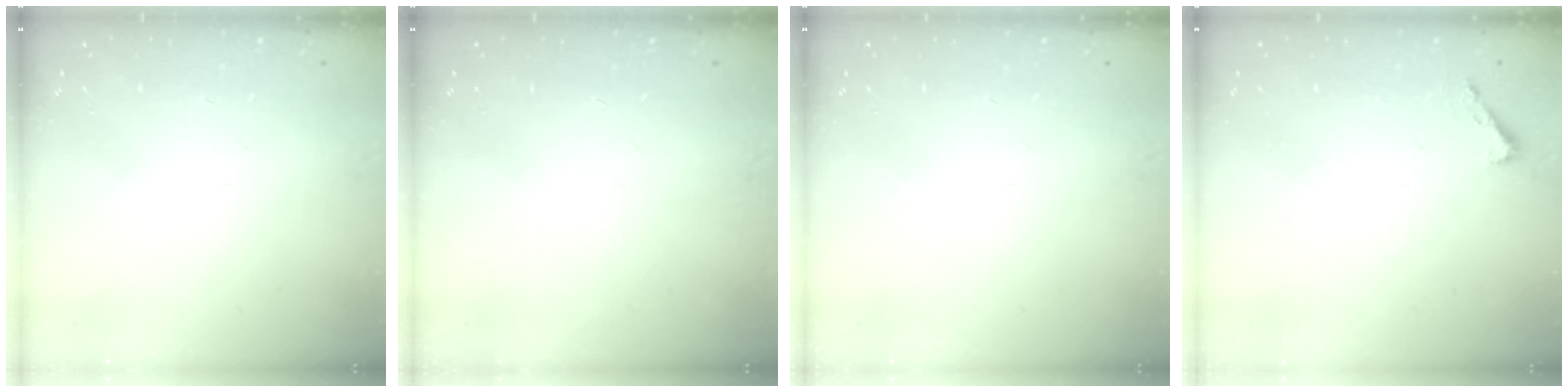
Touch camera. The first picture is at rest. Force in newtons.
{"total": 0.0}
{"total": 0.0}
{"total": 1.6, "press": 1.6, "slide": 0.1}